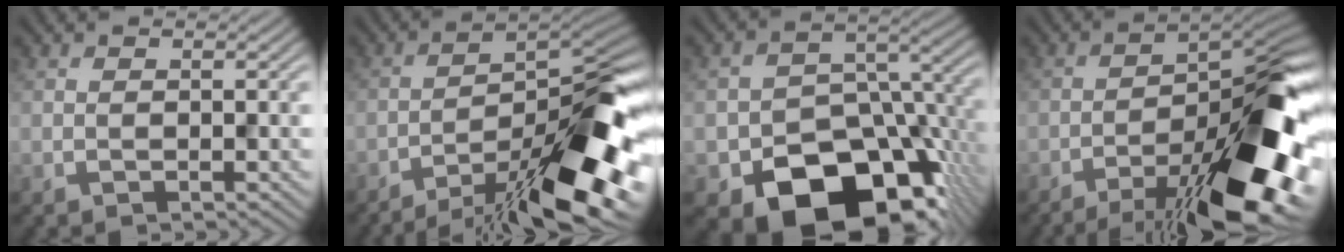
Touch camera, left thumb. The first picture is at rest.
{"total": 14.2, "force": [-8.7, 3.6, 10.6], "torque": [-0.157, 0.010, -0.152]}
{"total": 16.0, "force": [-8.3, 10.2, 9.2], "torque": [-0.132, -0.041, -0.122]}
{"total": 16.3, "force": [-8.4, 5.0, 13.0], "torque": [-0.170, 0.011, -0.140]}